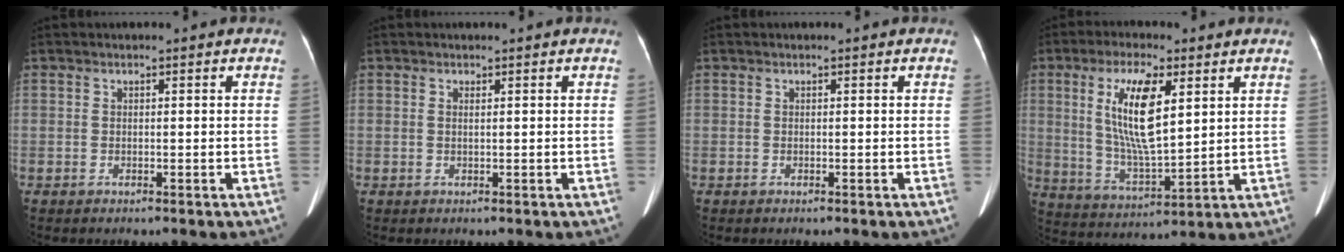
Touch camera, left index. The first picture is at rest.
{"total": 0.5, "force": [0.2, 0.1, 0.5], "torque": [-0.011, 0.002, 0.006]}
{"total": 0.0}
{"total": 12.1, "force": [4.0, 2.9, 11.0], "torque": [-0.224, -0.001, 0.077]}